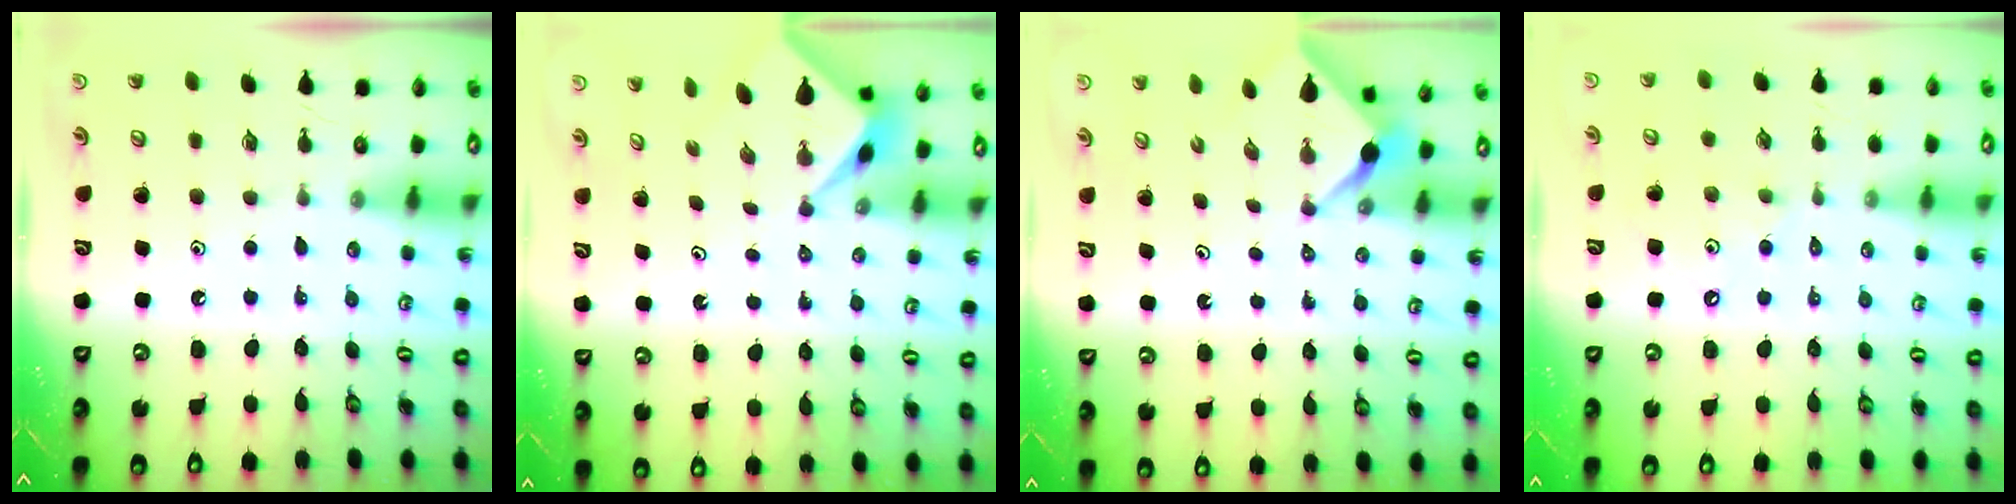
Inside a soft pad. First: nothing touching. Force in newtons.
{"total": 2.1, "press": 2.1, "slide": 0.2}
{"total": 2.4, "press": 2.4, "slide": 0.3}
{"total": 2.3, "press": 2.3, "slide": 0.2}